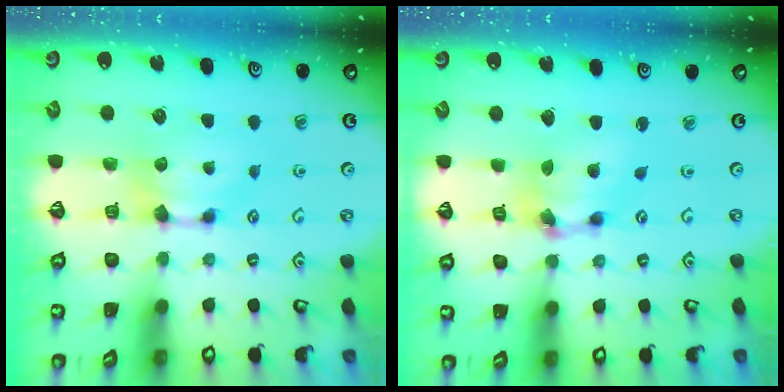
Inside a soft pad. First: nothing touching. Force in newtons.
{"total": 6.8, "press": 6.5, "slide": 2.0}